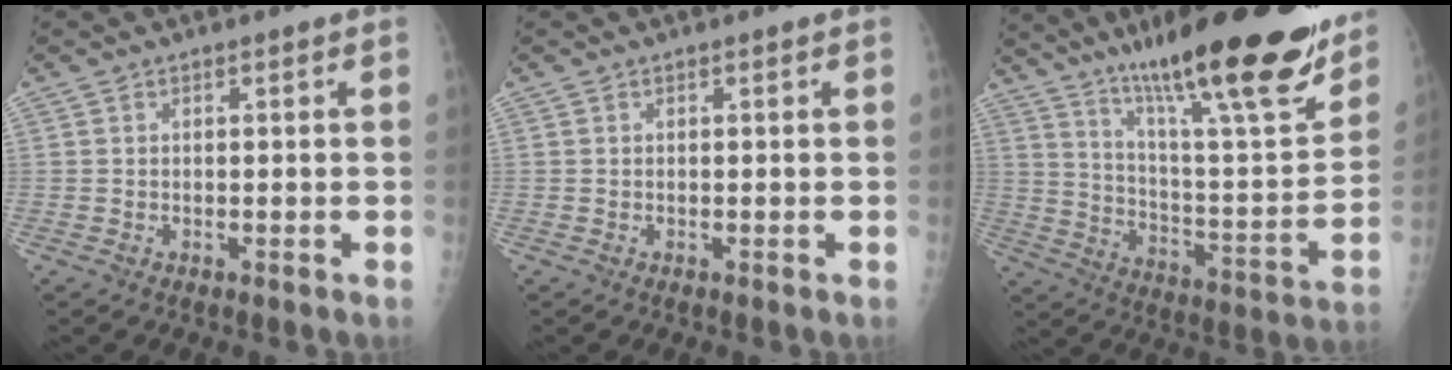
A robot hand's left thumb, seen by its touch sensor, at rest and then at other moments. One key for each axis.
{"total": 0.0}
{"total": 28.7, "fx": 19.9, "fy": 5.2, "fz": 20.1, "tx": -0.287, "ty": -0.072, "tz": 0.308}